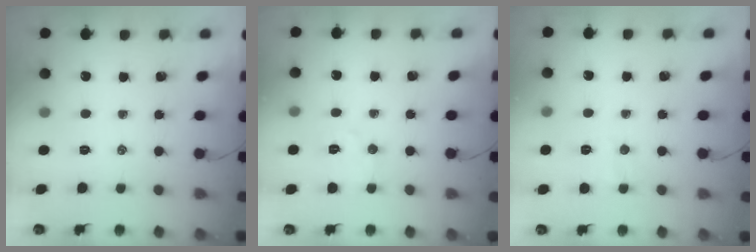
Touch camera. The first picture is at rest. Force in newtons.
{"total": 6.0, "press": 5.9, "slide": 1.0}
{"total": 4.5, "press": 4.4, "slide": 0.9}